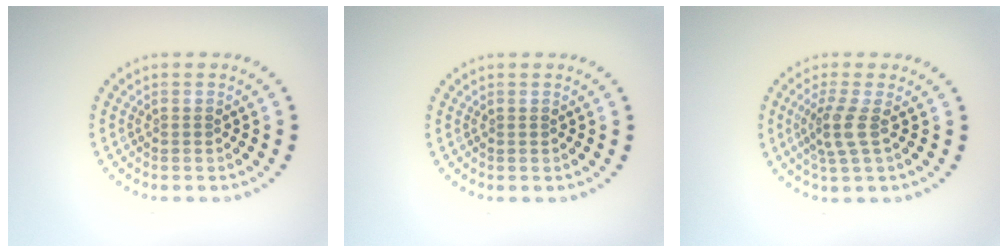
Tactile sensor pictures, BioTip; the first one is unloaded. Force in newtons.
{"total": 0.0}
{"total": 2.4, "press": 1.9, "slide": 1.5}